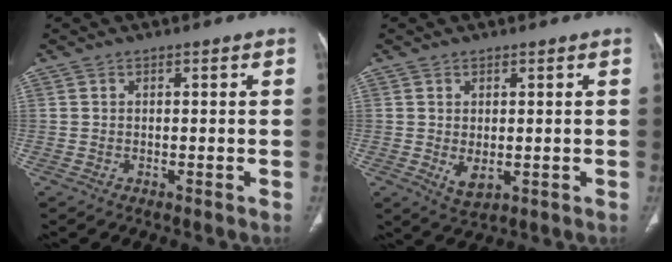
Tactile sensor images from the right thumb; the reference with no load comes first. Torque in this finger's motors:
{"motor_torque": [-0.37, 0.33, 0.49, 0.23, 0.10]}